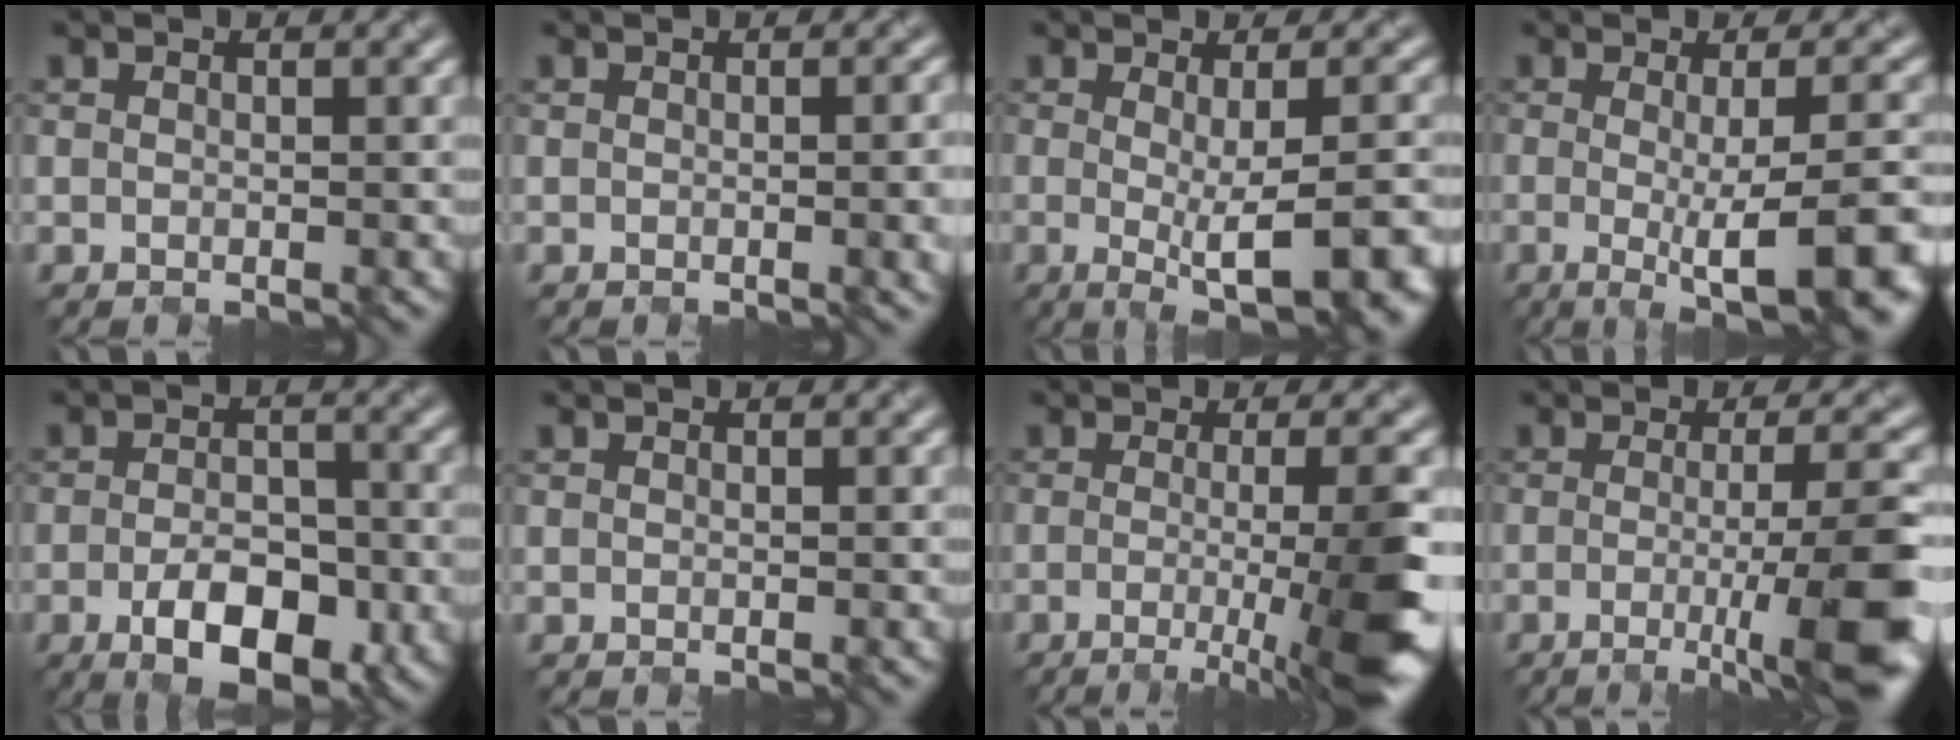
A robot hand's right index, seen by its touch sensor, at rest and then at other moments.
{"total": 4.0, "force": [-0.3, 1.6, 3.6], "torque": [-0.030, -0.003, 0.003]}
{"total": 7.4, "force": [-1.5, 2.0, 7.0], "torque": [-0.080, -0.014, -0.017]}
{"total": 9.0, "force": [-1.9, 2.1, 8.5], "torque": [-0.095, -0.014, -0.022]}
{"total": 6.3, "force": [-2.6, 3.2, 4.8], "torque": [-0.081, -0.009, -0.042]}
{"total": 0.0}
{"total": 9.0, "force": [-2.0, 1.9, 8.5], "torque": [-0.105, -0.021, -0.025]}
{"total": 8.8, "force": [-1.8, 1.8, 8.4], "torque": [-0.108, -0.014, -0.030]}